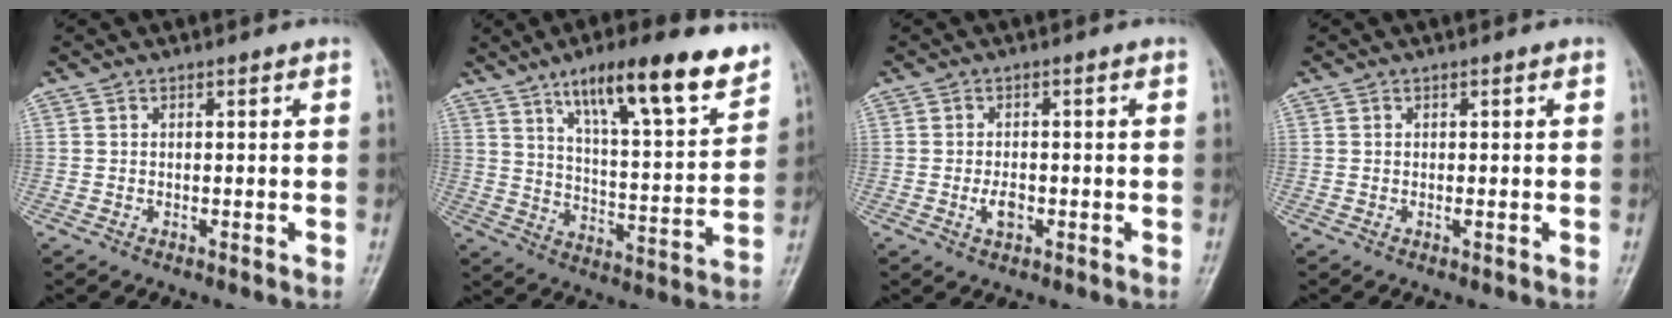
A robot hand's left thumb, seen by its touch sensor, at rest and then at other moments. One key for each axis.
{"total": 18.7, "fx": 12.2, "fy": 4.4, "fz": 13.4, "tx": -0.175, "ty": -0.054, "tz": 0.194}
{"total": 2.8, "fx": -0.8, "fy": 1.5, "fz": 2.2, "tx": -0.038, "ty": 0.002, "tz": -0.014}
{"total": 0.6, "fx": 0.0, "fy": 0.0, "fz": 0.6, "tx": -0.012, "ty": 0.002, "tz": 0.001}